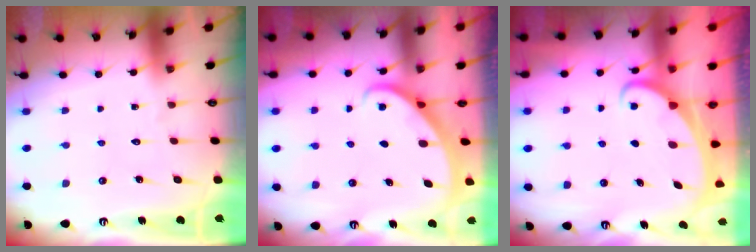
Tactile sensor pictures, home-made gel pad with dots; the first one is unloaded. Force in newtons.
{"total": 2.3, "press": 2.3, "slide": 0.2}
{"total": 1.9, "press": 1.9, "slide": 0.3}